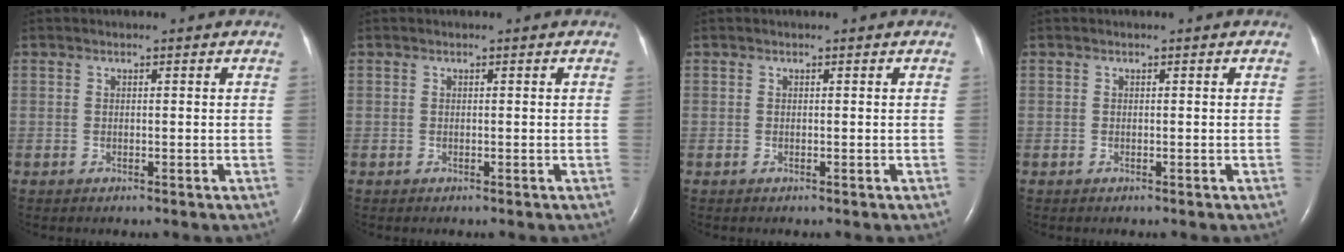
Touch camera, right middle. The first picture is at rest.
{"total": 0.0}
{"total": 0.0}
{"total": 0.0}